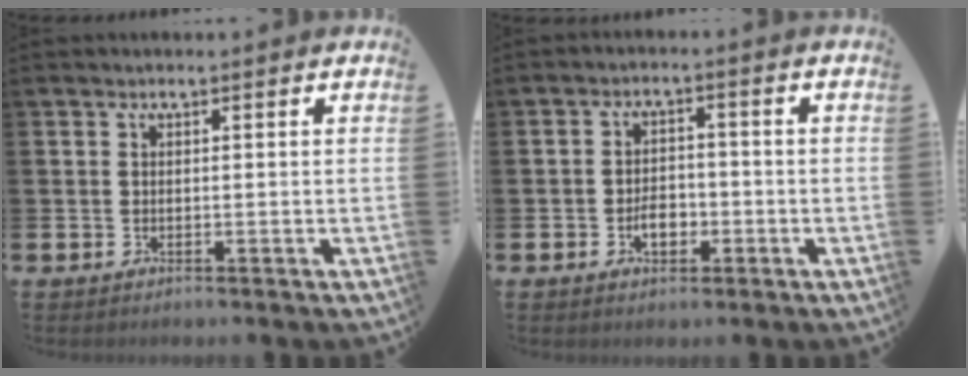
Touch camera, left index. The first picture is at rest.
{"total": 3.3, "force": [-1.2, 2.1, 2.2], "torque": [-0.022, -0.004, -0.028]}